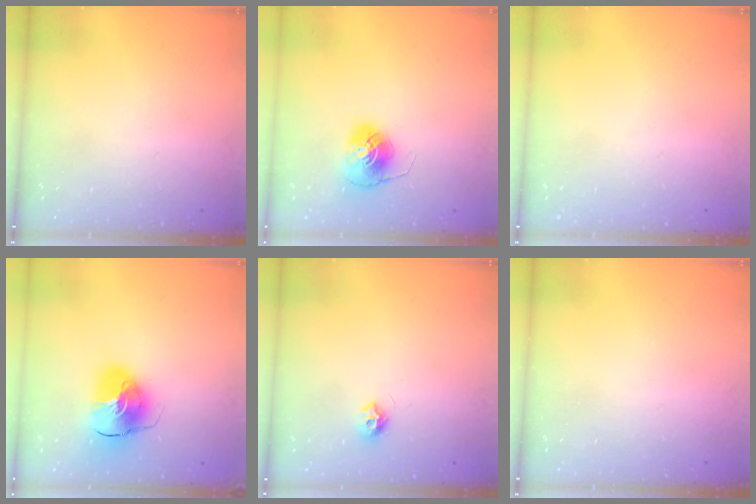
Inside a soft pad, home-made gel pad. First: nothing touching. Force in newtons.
{"total": 7.9, "press": 7.9, "slide": 0.3}
{"total": 0.0}
{"total": 11.5, "press": 11.4, "slide": 1.5}
{"total": 7.2, "press": 7.2, "slide": 0.4}
{"total": 0.0}